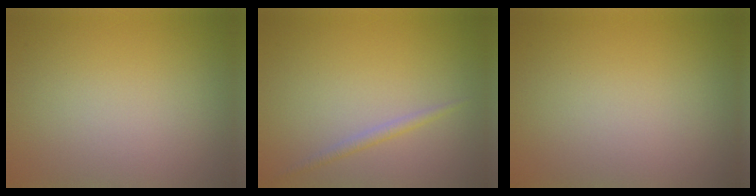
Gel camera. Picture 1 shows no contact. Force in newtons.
{"total": 1.1, "press": 1.1, "slide": 0.0}
{"total": 0.0}